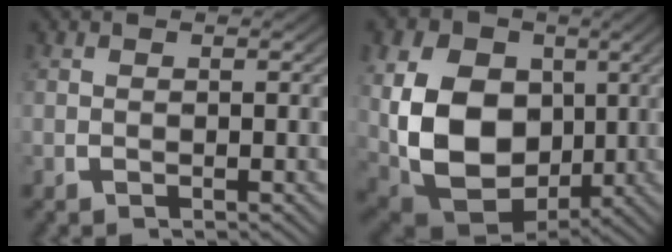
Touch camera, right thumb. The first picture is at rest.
{"total": 16.5, "force": [-1.2, 12.2, 11.1], "torque": [-0.244, -0.081, 0.014]}